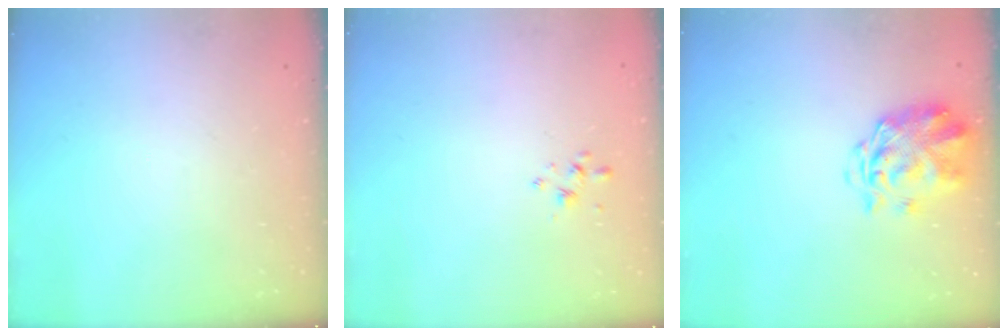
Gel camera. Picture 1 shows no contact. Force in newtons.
{"total": 2.7, "press": 2.5, "slide": 0.8}
{"total": 3.9, "press": 3.5, "slide": 1.8}